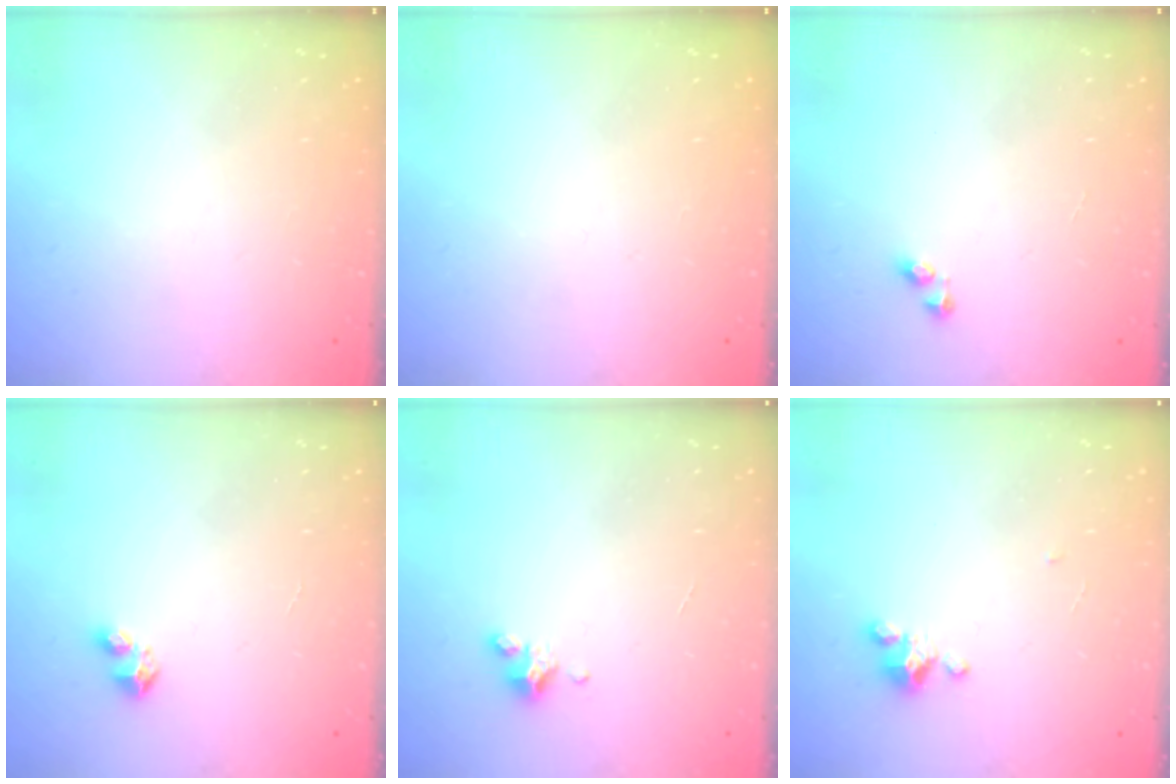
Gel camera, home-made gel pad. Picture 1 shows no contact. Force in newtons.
{"total": 0.0}
{"total": 2.9, "press": 2.9, "slide": 0.1}
{"total": 2.9, "press": 2.9, "slide": 0.3}
{"total": 2.9, "press": 2.9, "slide": 0.3}
{"total": 3.3, "press": 3.3, "slide": 0.3}